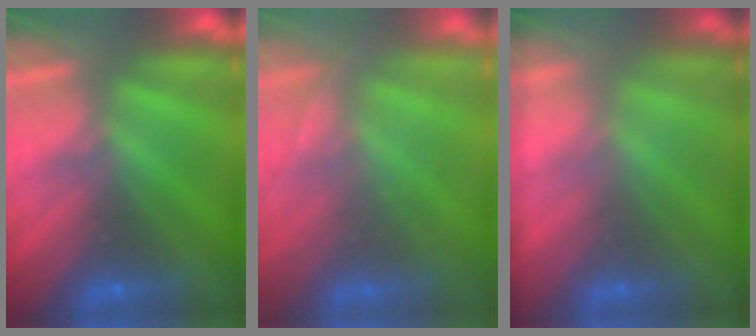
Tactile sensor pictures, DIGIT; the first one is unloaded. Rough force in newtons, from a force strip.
{"total": 1.9}
{"total": 1.7}